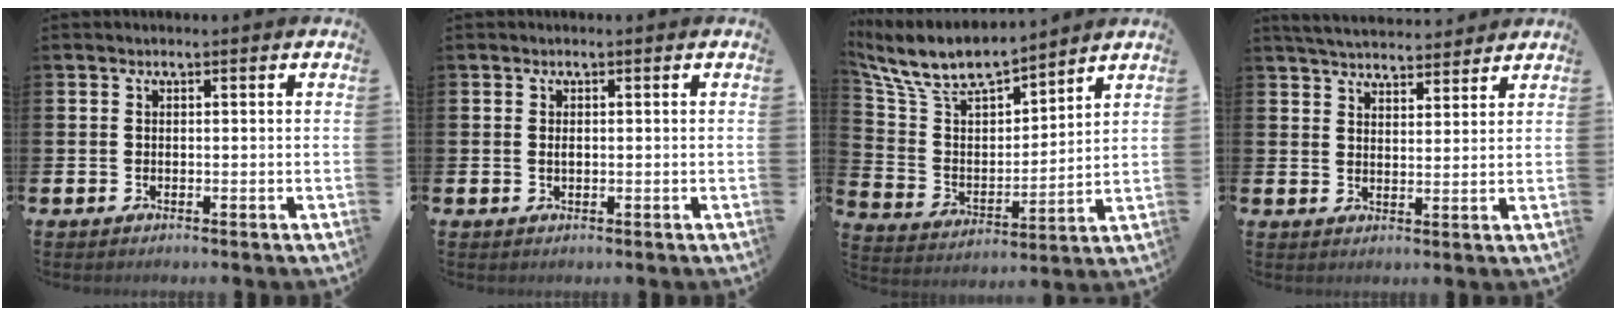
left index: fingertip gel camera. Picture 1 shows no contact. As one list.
[{"total": 0.5, "force": [0.1, 0.2, 0.5], "torque": [-0.009, 0.001, 0.001]}, {"total": 9.5, "force": [8.6, 2.4, 3.1], "torque": [-0.109, -0.059, 0.151]}, {"total": 4.7, "force": [4.6, 0.6, 0.3], "torque": [-0.019, -0.025, 0.083]}]